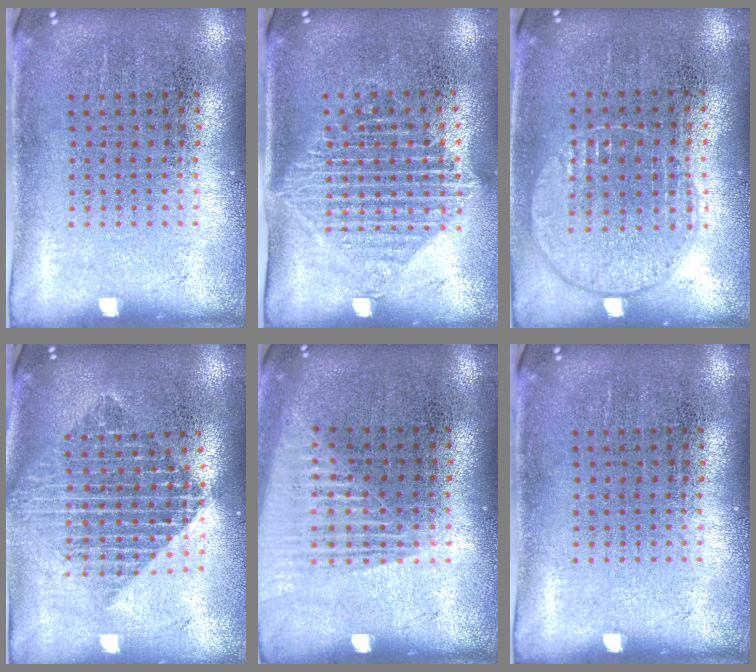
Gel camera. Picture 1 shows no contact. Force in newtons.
{"total": 1.4, "press": 1.2, "slide": 0.9}
{"total": 1.0, "press": 0.9, "slide": 0.3}
{"total": 2.0, "press": 1.6, "slide": 1.1}
{"total": 1.3, "press": 1.3, "slide": 0.2}
{"total": 0.0}